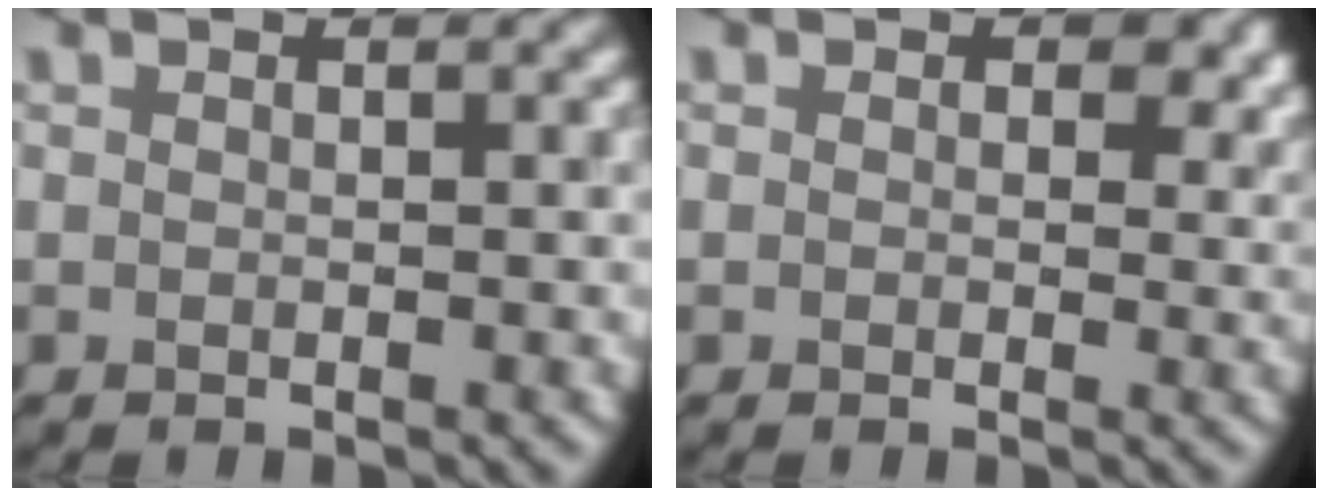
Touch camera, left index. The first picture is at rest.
{"total": 3.5, "force": [1.3, 2.5, 2.0], "torque": [-0.021, -0.005, 0.007]}